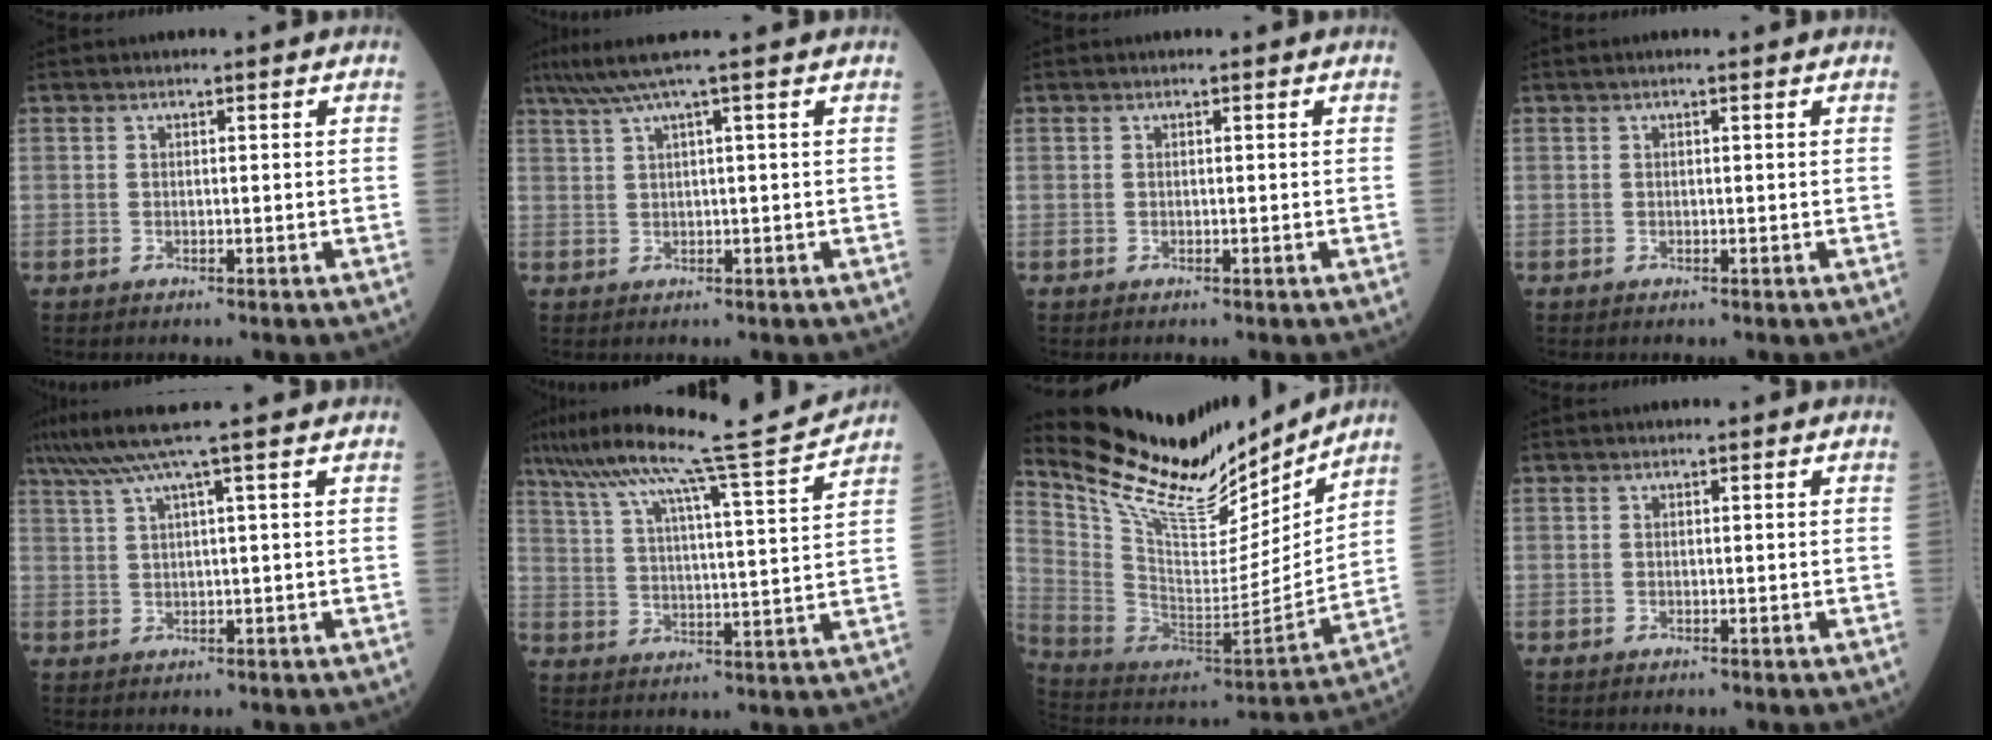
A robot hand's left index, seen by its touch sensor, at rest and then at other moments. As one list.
[{"total": 4.8, "force": [3.5, -1.7, 2.8], "torque": [-0.054, 0.019, 0.070]}, {"total": 0.0}, {"total": 0.8, "force": [0.7, -0.1, 0.4], "torque": [-0.009, 0.005, 0.013]}, {"total": 7.1, "force": [5.2, -1.9, 4.5], "torque": [-0.076, 0.026, 0.088]}, {"total": 16.2, "force": [14.0, -2.5, 7.8], "torque": [-0.138, -0.023, 0.208]}, {"total": 20.6, "force": [18.3, 4.6, 8.1], "torque": [-0.158, -0.040, 0.312]}, {"total": 0.0}]